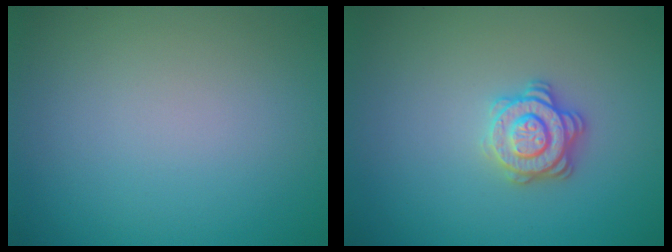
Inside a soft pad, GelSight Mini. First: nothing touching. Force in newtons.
{"total": 2.9, "press": 2.8, "slide": 0.9}